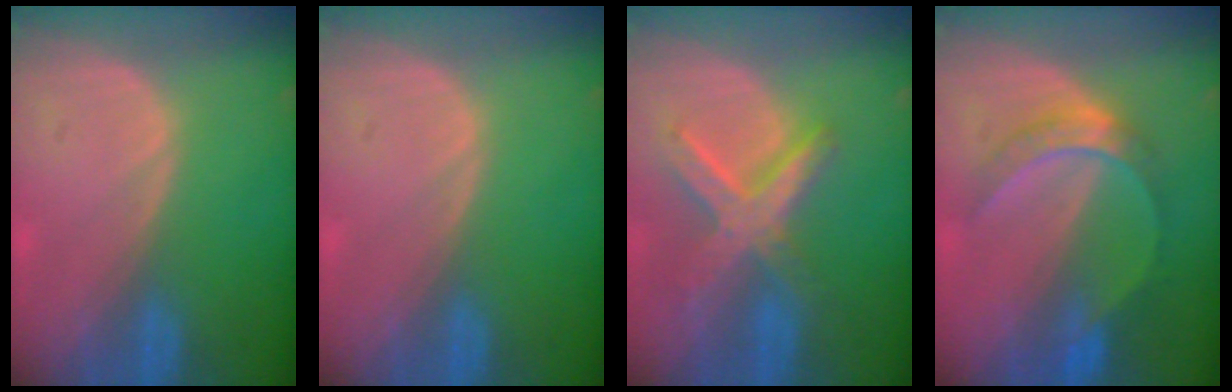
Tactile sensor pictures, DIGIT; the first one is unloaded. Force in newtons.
{"total": 0.0}
{"total": 8.2, "press": 7.1, "slide": 4.1}
{"total": 5.8, "press": 5.6, "slide": 1.2}